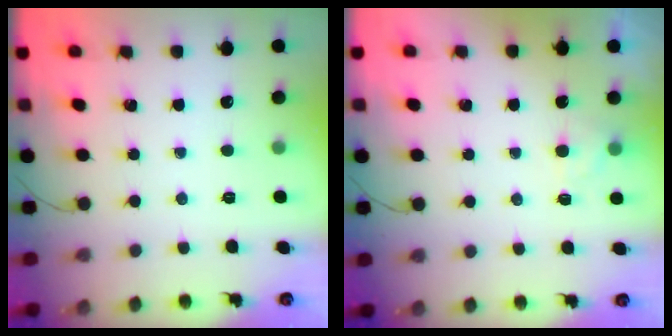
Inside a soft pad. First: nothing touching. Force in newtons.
{"total": 2.5, "press": 2.0, "slide": 1.5}